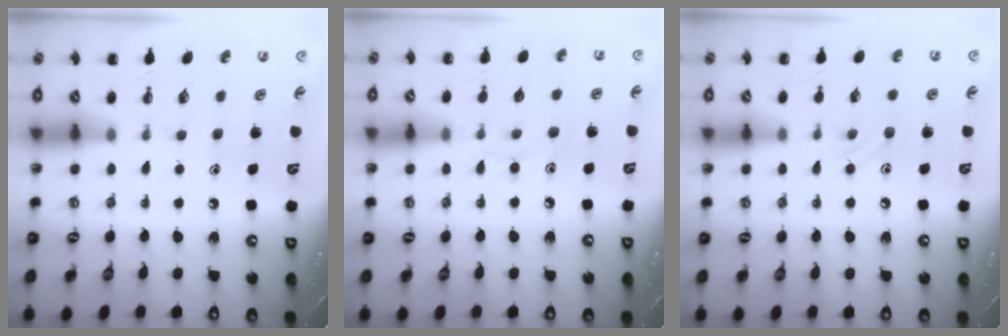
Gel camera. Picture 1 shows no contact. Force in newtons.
{"total": 5.9, "press": 5.7, "slide": 1.6}
{"total": 6.4, "press": 6.2, "slide": 1.6}